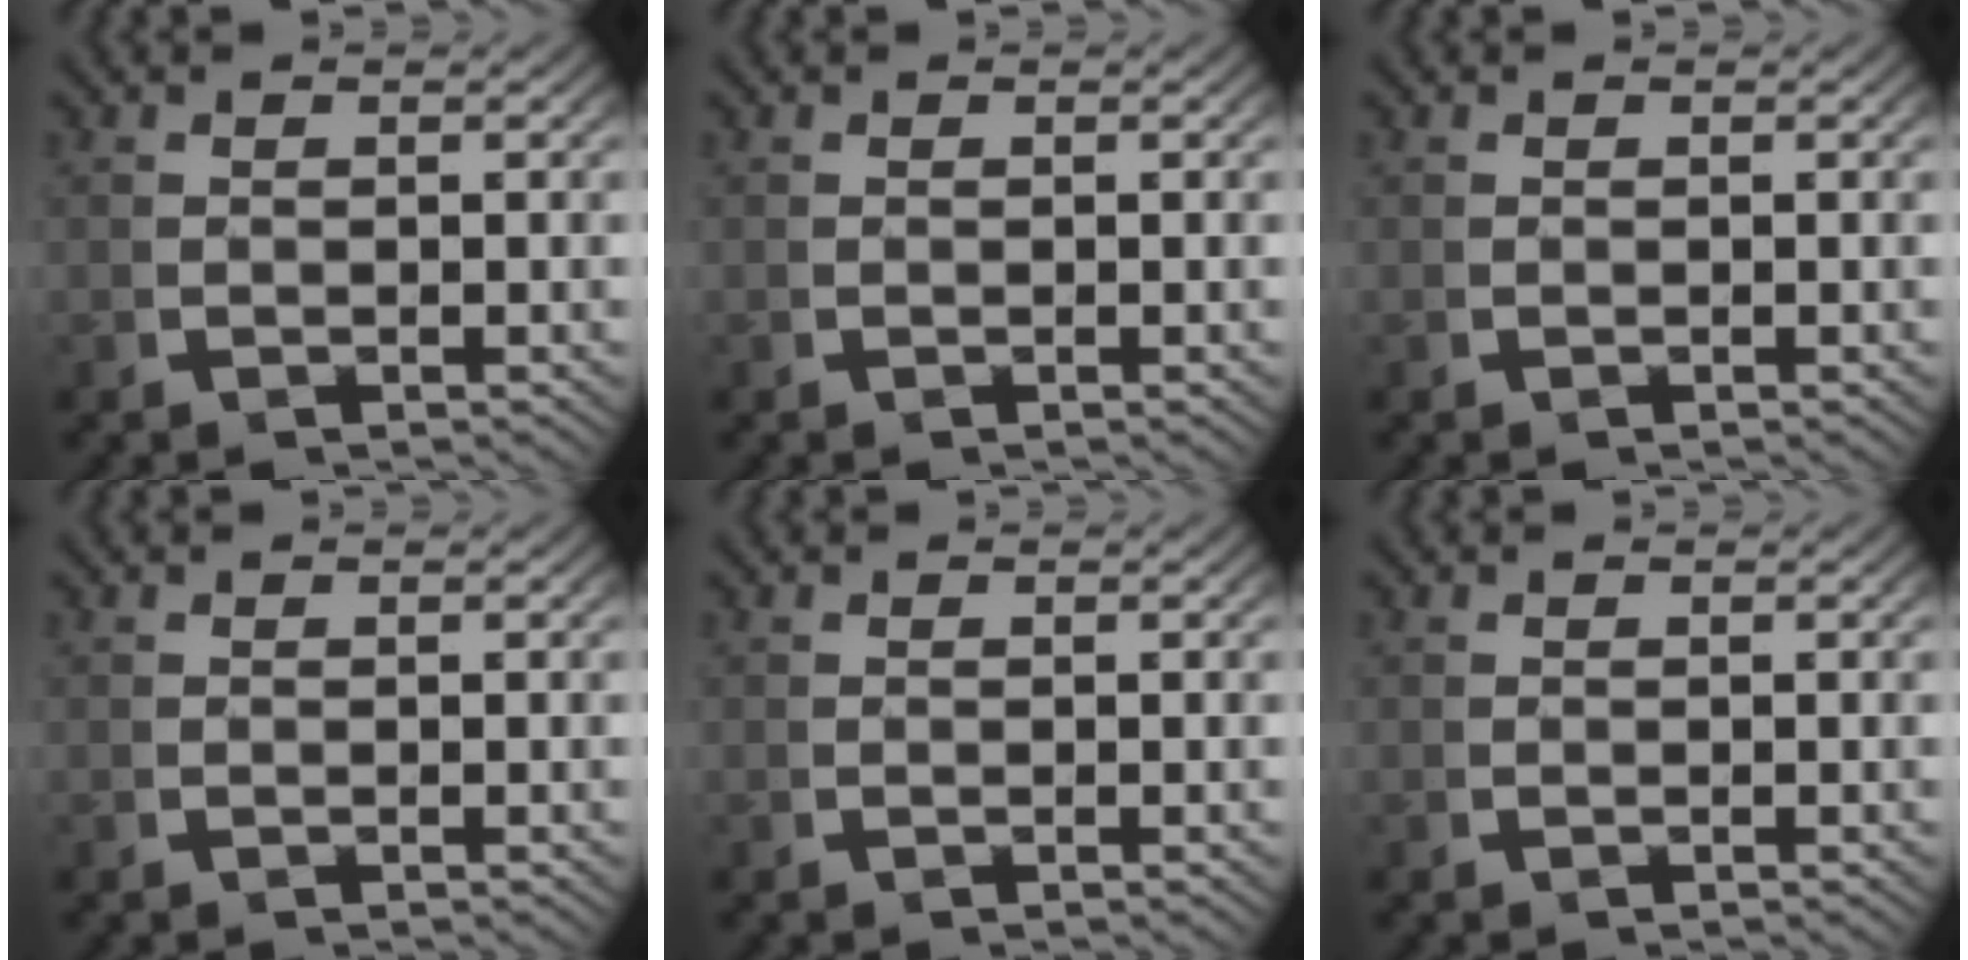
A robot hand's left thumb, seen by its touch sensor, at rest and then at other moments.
{"total": 0.0}
{"total": 0.0}
{"total": 0.0}
{"total": 0.0}
{"total": 0.0}